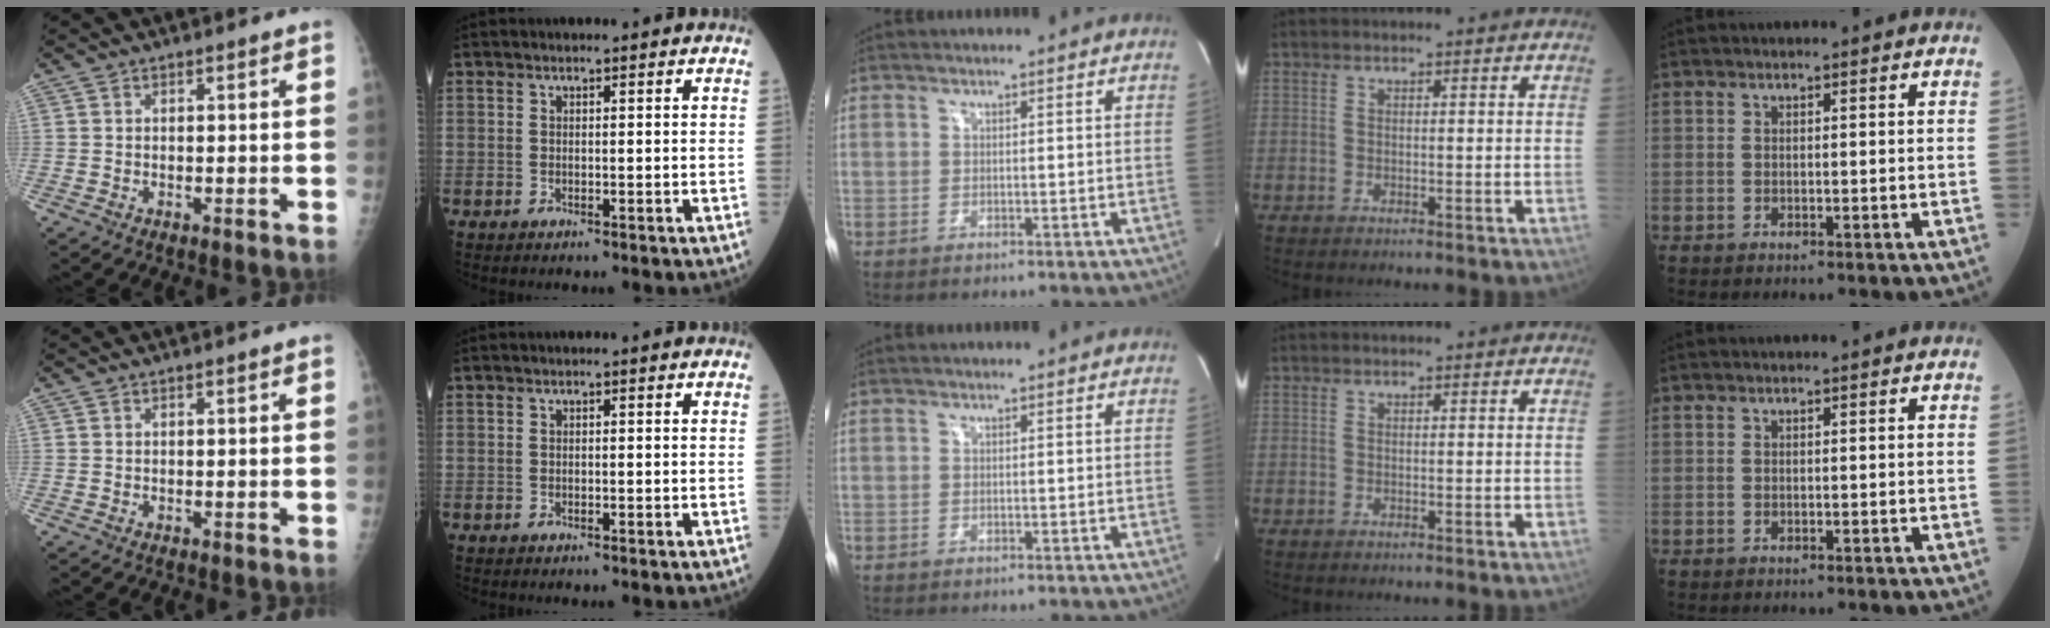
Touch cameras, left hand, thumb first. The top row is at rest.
{}